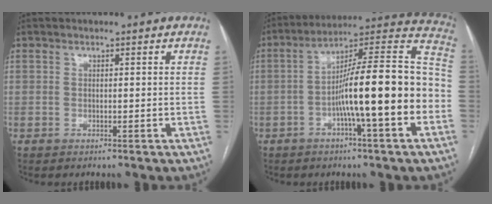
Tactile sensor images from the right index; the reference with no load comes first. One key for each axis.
{"total": 18.2, "fx": -4.2, "fy": 1.1, "fz": 17.7, "tx": -0.258, "ty": 0.027, "tz": -0.071}